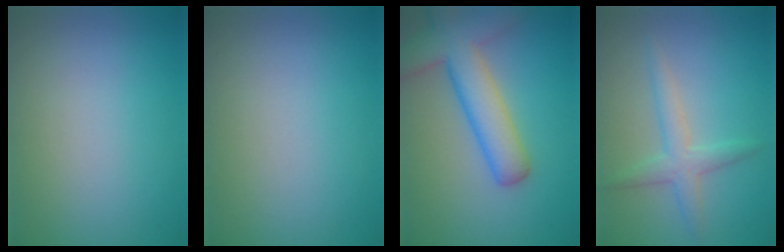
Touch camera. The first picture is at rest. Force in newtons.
{"total": 0.0}
{"total": 6.9, "press": 6.9, "slide": 0.5}
{"total": 2.7, "press": 2.7, "slide": 0.0}